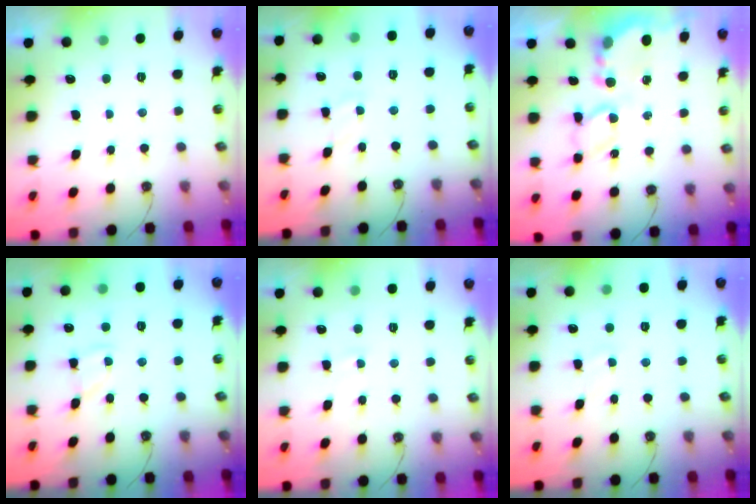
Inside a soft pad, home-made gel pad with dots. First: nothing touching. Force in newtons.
{"total": 1.6, "press": 1.6, "slide": 0.2}
{"total": 7.3, "press": 7.2, "slide": 0.6}
{"total": 2.8, "press": 2.8, "slide": 0.4}
{"total": 4.5, "press": 4.5, "slide": 0.6}
{"total": 1.3, "press": 1.3, "slide": 0.3}